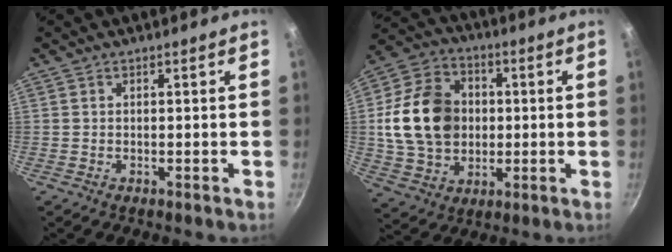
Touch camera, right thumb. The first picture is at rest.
{"total": 18.2, "force": [1.1, 14.2, 11.3], "torque": [-0.182, 0.014, 0.022]}